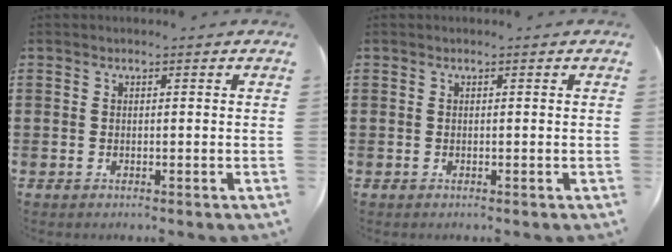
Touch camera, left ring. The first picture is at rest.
{"total": 0.0}